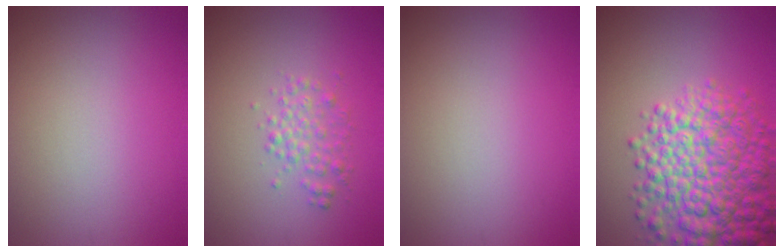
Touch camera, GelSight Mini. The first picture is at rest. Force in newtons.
{"total": 2.0, "press": 2.0, "slide": 0.1}
{"total": 0.0}
{"total": 9.7, "press": 9.7, "slide": 0.3}